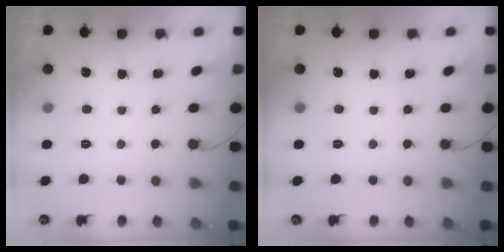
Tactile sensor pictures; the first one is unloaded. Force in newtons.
{"total": 0.0}